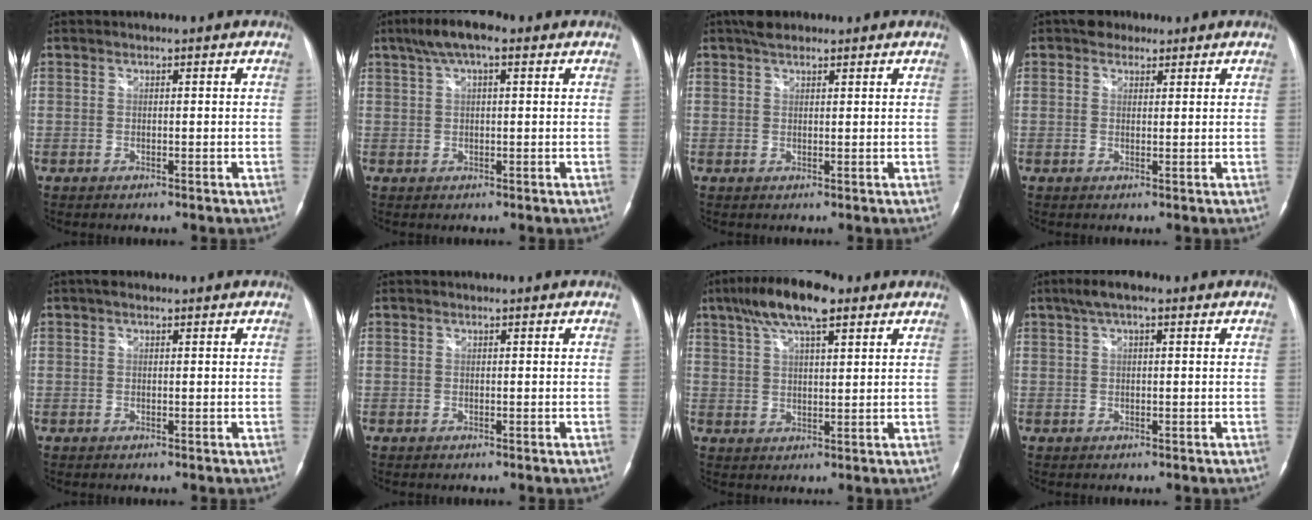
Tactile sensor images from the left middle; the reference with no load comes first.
{"total": 6.5, "force": [3.7, 1.8, 5.0], "torque": [-0.099, 0.028, 0.060]}
{"total": 3.0, "force": [2.2, 1.4, 1.4], "torque": [-0.027, 0.016, 0.036]}
{"total": 3.1, "force": [2.1, 2.1, 0.9], "torque": [-0.016, 0.016, 0.031]}
{"total": 1.0, "force": [0.6, 0.6, 0.6], "torque": [-0.012, 0.012, 0.006]}
{"total": 0.0}
{"total": 10.9, "force": [6.7, 2.8, 8.1], "torque": [-0.151, 0.025, 0.115]}
{"total": 4.2, "force": [2.4, 1.2, 3.2], "torque": [-0.063, 0.028, 0.036]}